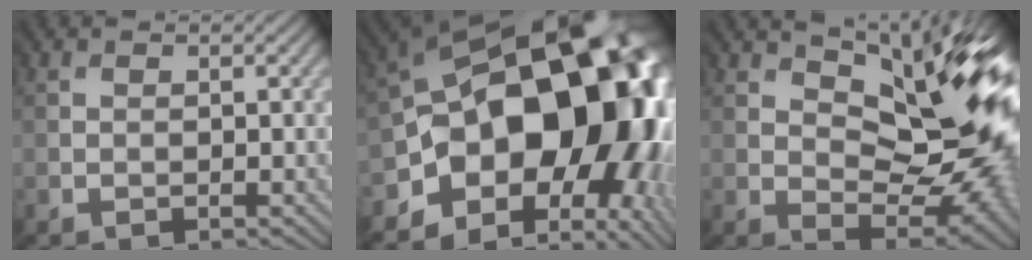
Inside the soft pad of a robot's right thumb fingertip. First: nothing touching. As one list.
[{"total": 19.7, "force": [-1.9, 13.4, 14.3], "torque": [-0.223, -0.029, -0.015]}, {"total": 15.5, "force": [5.8, 7.1, 12.5], "torque": [-0.175, 0.008, 0.090]}]